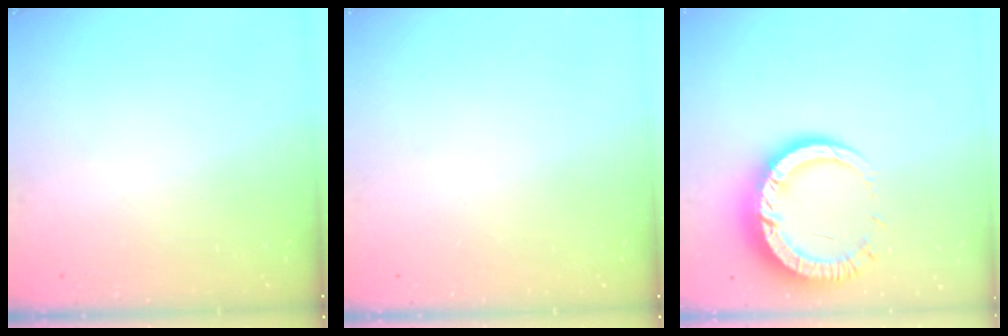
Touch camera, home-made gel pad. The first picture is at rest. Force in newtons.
{"total": 0.0}
{"total": 15.0, "press": 15.0, "slide": 1.4}